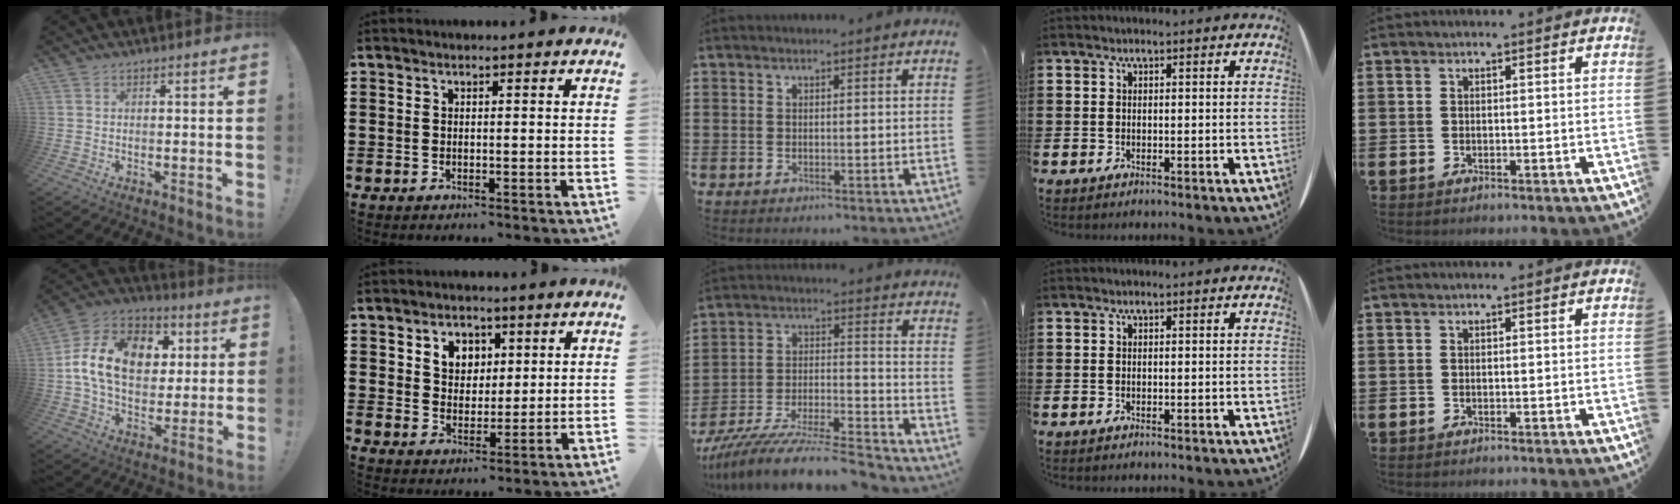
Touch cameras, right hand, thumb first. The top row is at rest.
{"thumb": {"total": 18.0, "force": [3.6, 13.0, 11.8], "torque": [-0.188, 0.002, 0.070]}, "index": {"total": 4.2, "force": [1.8, 3.6, 1.4], "torque": [-0.036, 0.010, 0.030]}, "middle": {"total": 10.8, "force": [-10.0, 0.4, 4.2], "torque": [-0.068, 0.016, -0.194]}}